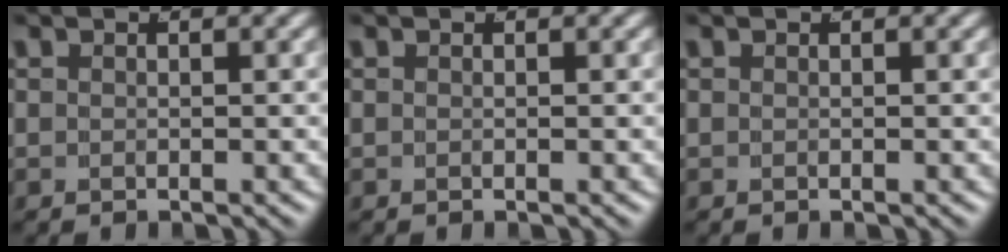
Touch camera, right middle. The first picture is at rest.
{"total": 0.0}
{"total": 0.0}